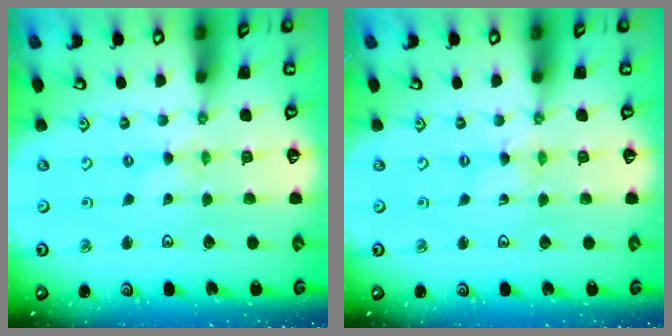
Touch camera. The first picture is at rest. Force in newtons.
{"total": 0.5, "press": 0.5, "slide": 0.1}